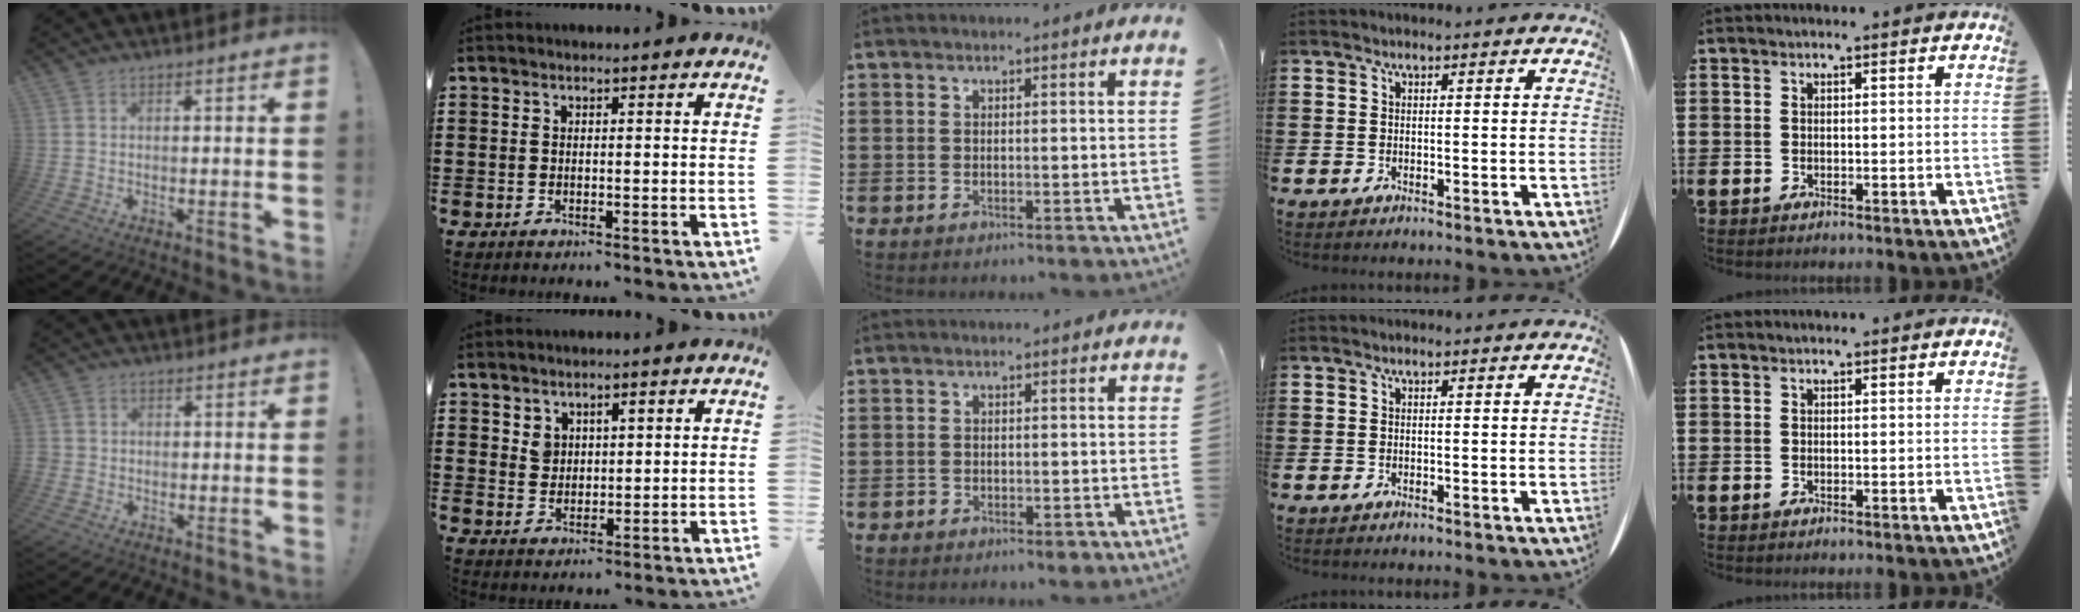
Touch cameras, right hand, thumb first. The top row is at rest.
{"thumb": {"total": 1.7, "force": [-0.9, 1.4, 0.6], "torque": [-0.014, 0.008, -0.015]}, "index": {"total": 2.4, "force": [1.4, 1.8, 0.8], "torque": [-0.023, 0.007, 0.025]}, "middle": {"total": 1.1, "force": [-0.9, 0.6, 0.4], "torque": [-0.009, -0.001, -0.017]}}